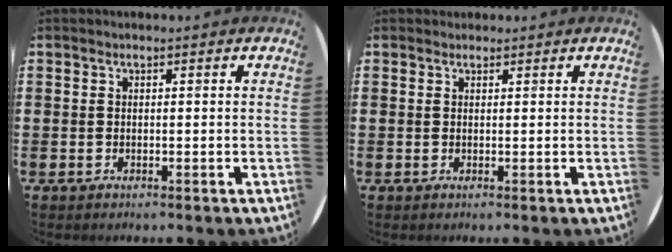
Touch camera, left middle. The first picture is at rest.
{"total": 0.6, "force": [0.6, 0.3, -0.1], "torque": [0.011, 0.000, 0.009]}